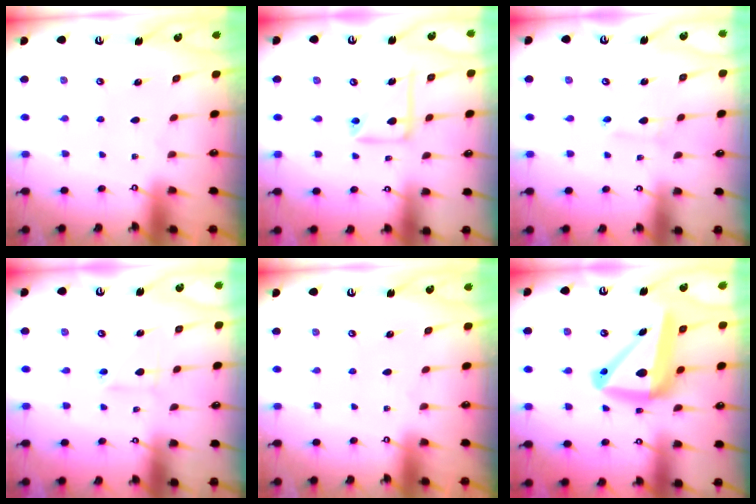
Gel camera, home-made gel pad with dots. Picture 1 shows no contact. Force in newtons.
{"total": 10.6, "press": 10.4, "slide": 1.7}
{"total": 2.6, "press": 2.6, "slide": 0.2}
{"total": 2.9, "press": 2.9, "slide": 0.2}
{"total": 0.0}
{"total": 15.6, "press": 15.5, "slide": 1.4}